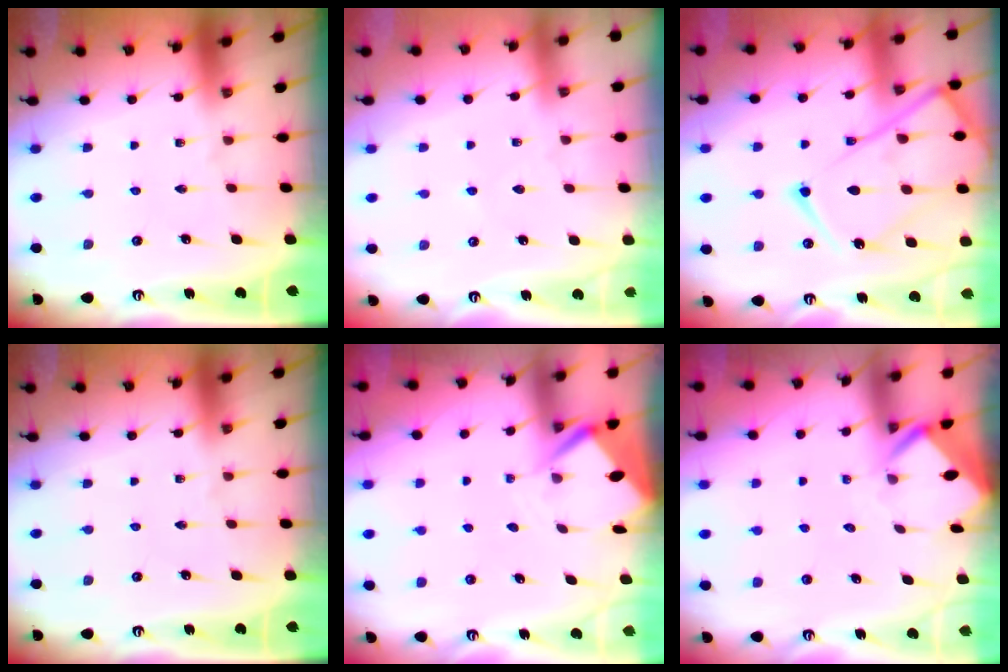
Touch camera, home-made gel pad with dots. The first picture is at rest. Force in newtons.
{"total": 2.5, "press": 2.4, "slide": 0.4}
{"total": 20.1, "press": 20.0, "slide": 2.1}
{"total": 0.0}
{"total": 3.6, "press": 3.6, "slide": 0.3}
{"total": 2.3, "press": 2.3, "slide": 0.2}